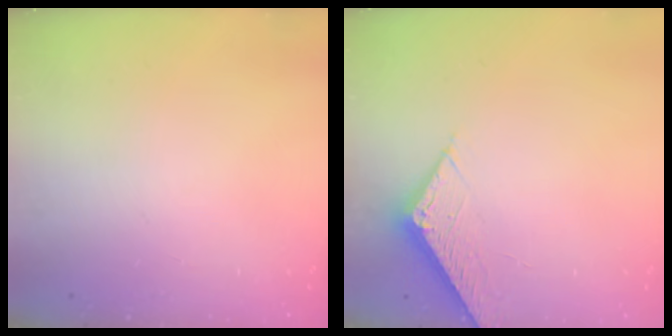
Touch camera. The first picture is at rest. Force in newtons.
{"total": 7.4, "press": 7.4, "slide": 0.2}